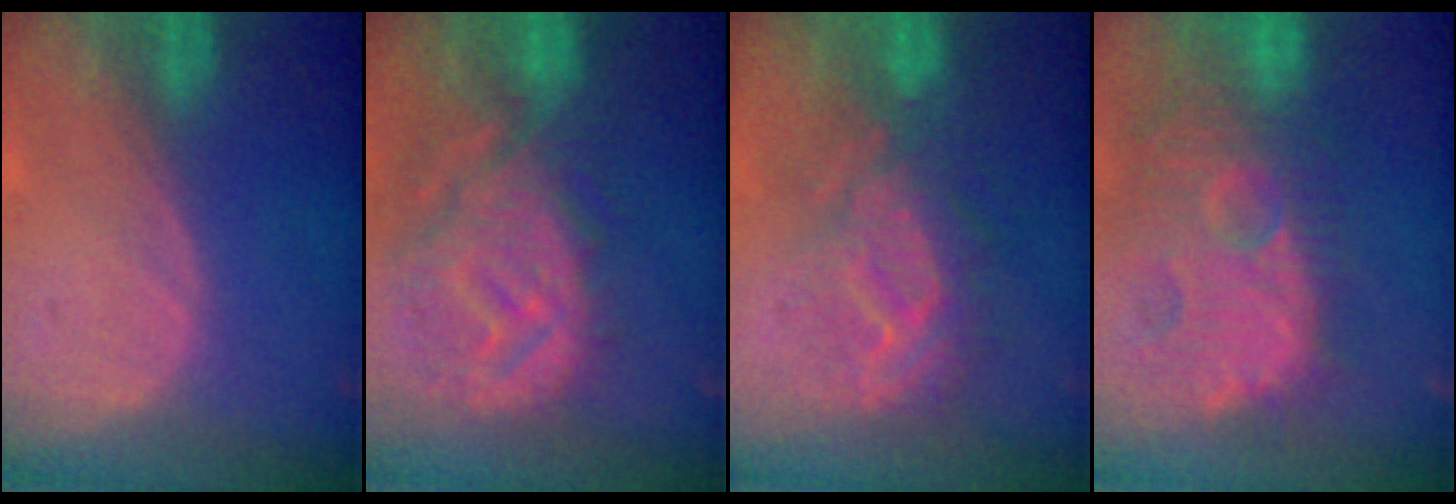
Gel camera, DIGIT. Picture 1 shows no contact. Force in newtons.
{"total": 12.4, "press": 11.0, "slide": 5.7}
{"total": 9.0, "press": 8.9, "slide": 1.7}
{"total": 13.5, "press": 12.3, "slide": 5.5}